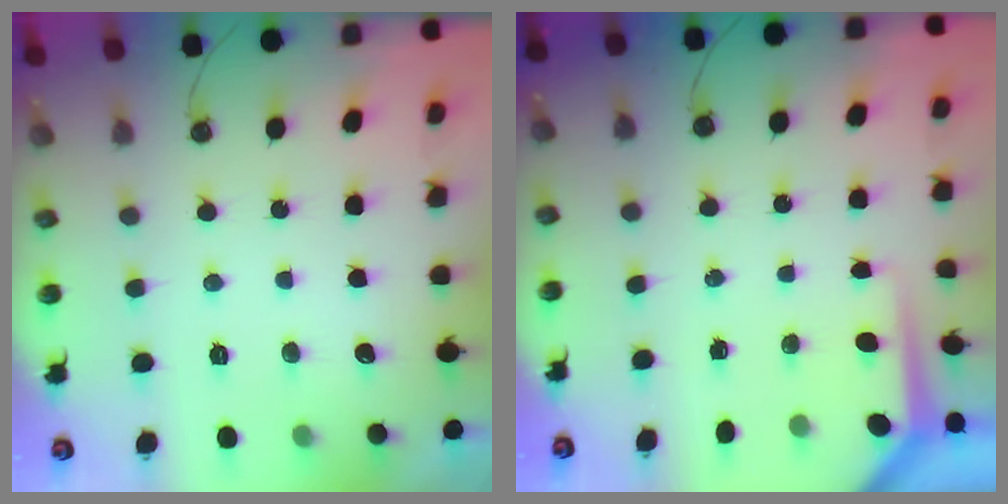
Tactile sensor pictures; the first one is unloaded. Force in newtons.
{"total": 4.4, "press": 4.4, "slide": 0.4}